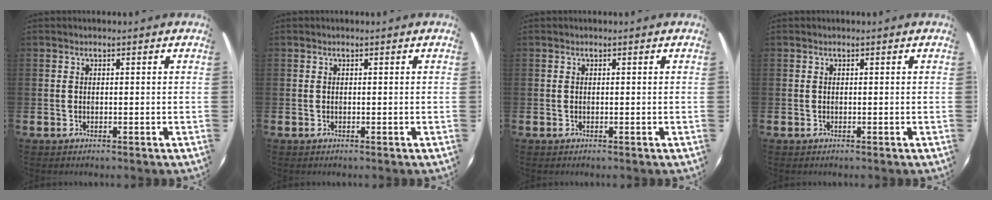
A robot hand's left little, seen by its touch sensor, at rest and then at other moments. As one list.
[{"total": 0.0}, {"total": 0.0}, {"total": 0.0}]